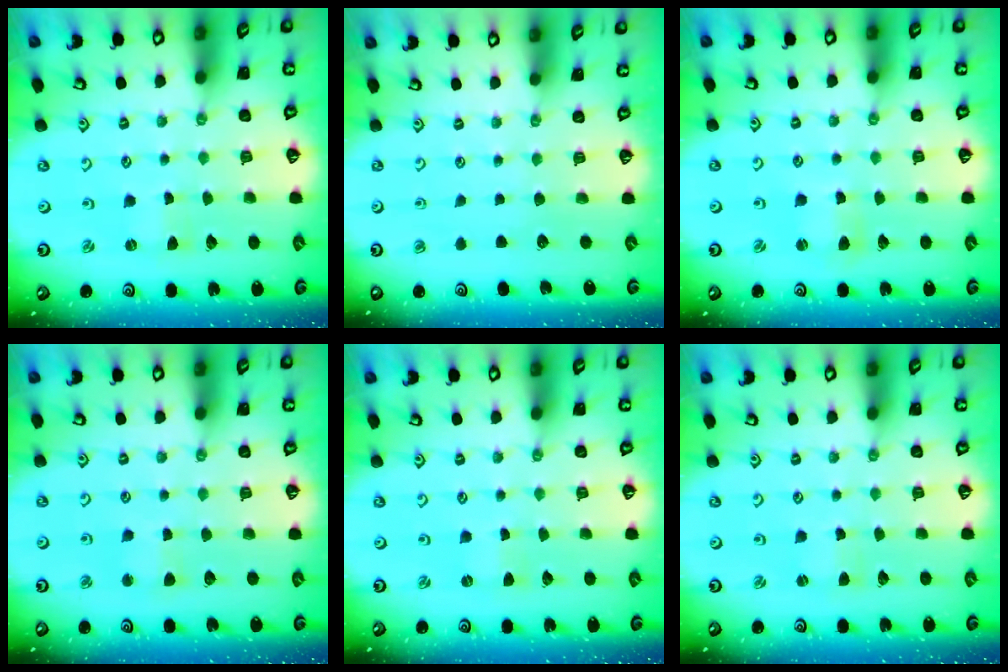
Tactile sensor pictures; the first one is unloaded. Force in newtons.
{"total": 0.0}
{"total": 2.3, "press": 2.3, "slide": 0.3}
{"total": 3.1, "press": 3.1, "slide": 0.3}
{"total": 0.0}
{"total": 0.9, "press": 0.8, "slide": 0.1}